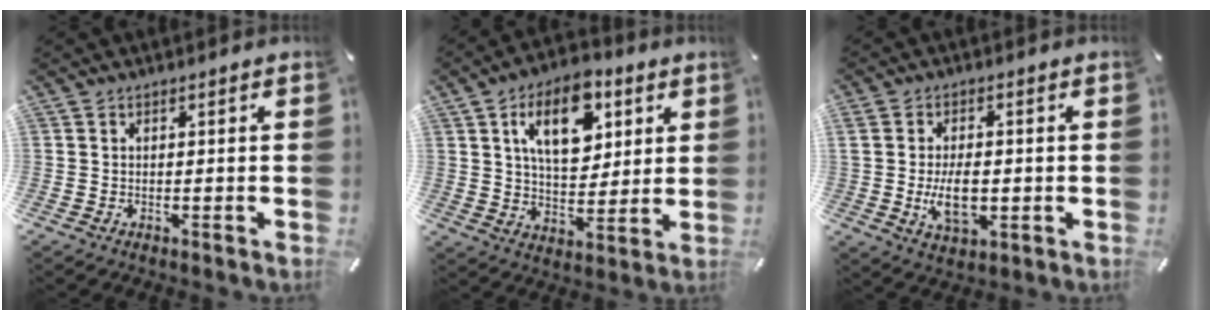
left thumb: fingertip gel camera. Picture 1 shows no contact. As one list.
[{"total": 14.5, "force": [6.2, 8.9, 9.6], "torque": [-0.143, -0.008, 0.104]}, {"total": 8.9, "force": [-1.0, 5.2, 7.2], "torque": [-0.138, -0.008, -0.019]}]